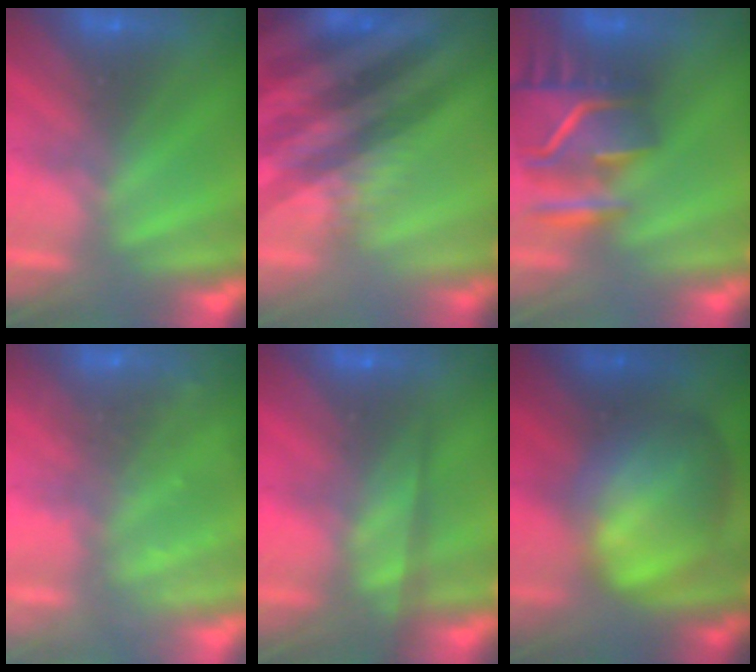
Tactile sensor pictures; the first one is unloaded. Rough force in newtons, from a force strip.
{"total": 4.6}
{"total": 9.3}
{"total": 2.2}
{"total": 6.9}
{"total": 9.8}